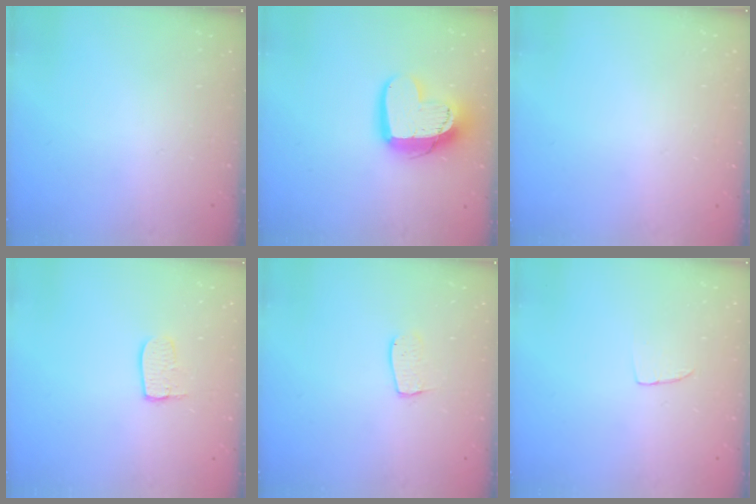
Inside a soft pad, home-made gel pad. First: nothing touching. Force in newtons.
{"total": 14.7, "press": 14.6, "slide": 1.2}
{"total": 0.0}
{"total": 6.1, "press": 6.1, "slide": 0.5}
{"total": 5.5, "press": 5.5, "slide": 0.4}
{"total": 3.8, "press": 3.7, "slide": 0.2}